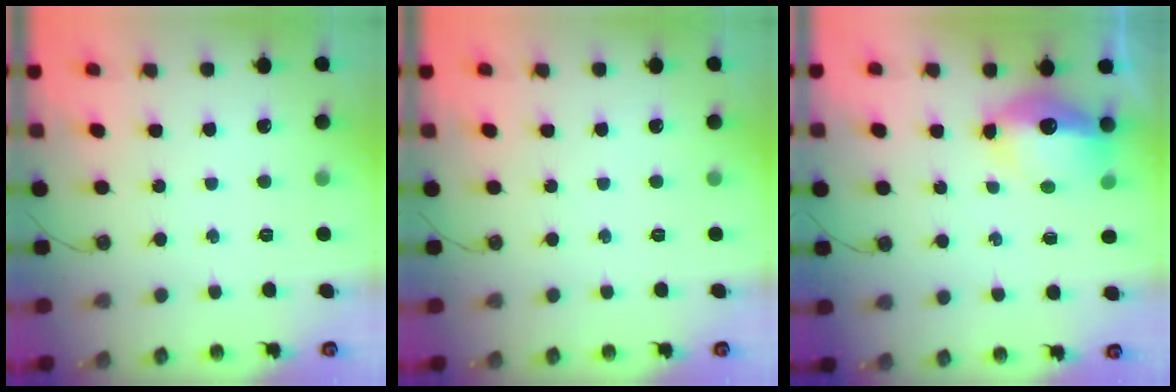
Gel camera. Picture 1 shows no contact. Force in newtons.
{"total": 0.0}
{"total": 11.5, "press": 11.5, "slide": 1.1}